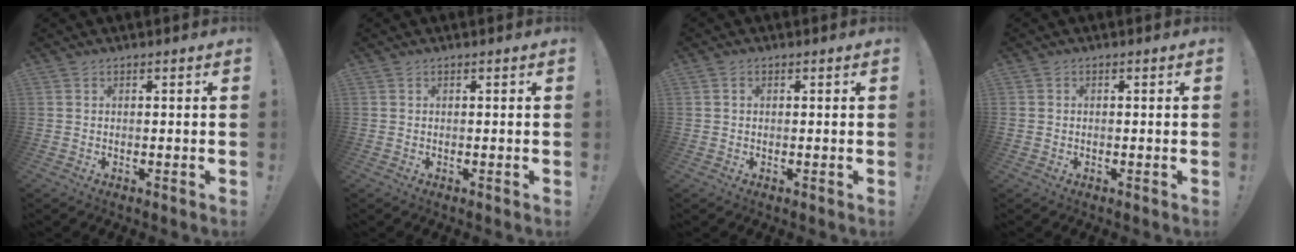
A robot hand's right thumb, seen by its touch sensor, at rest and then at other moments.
{"total": 0.0}
{"total": 0.7, "force": [0.2, 0.6, 0.4], "torque": [0.000, 0.000, 0.001]}
{"total": 0.8, "force": [-0.4, 0.7, 0.2], "torque": [-0.003, 0.003, -0.007]}